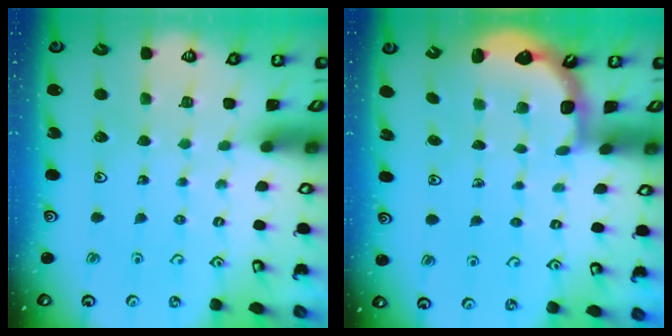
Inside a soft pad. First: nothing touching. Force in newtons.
{"total": 2.4, "press": 2.1, "slide": 1.3}